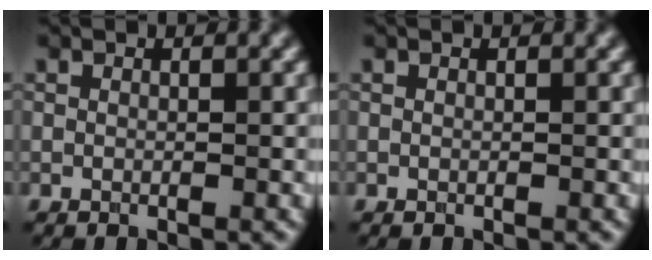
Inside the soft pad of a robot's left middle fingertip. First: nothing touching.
{"total": 0.0}